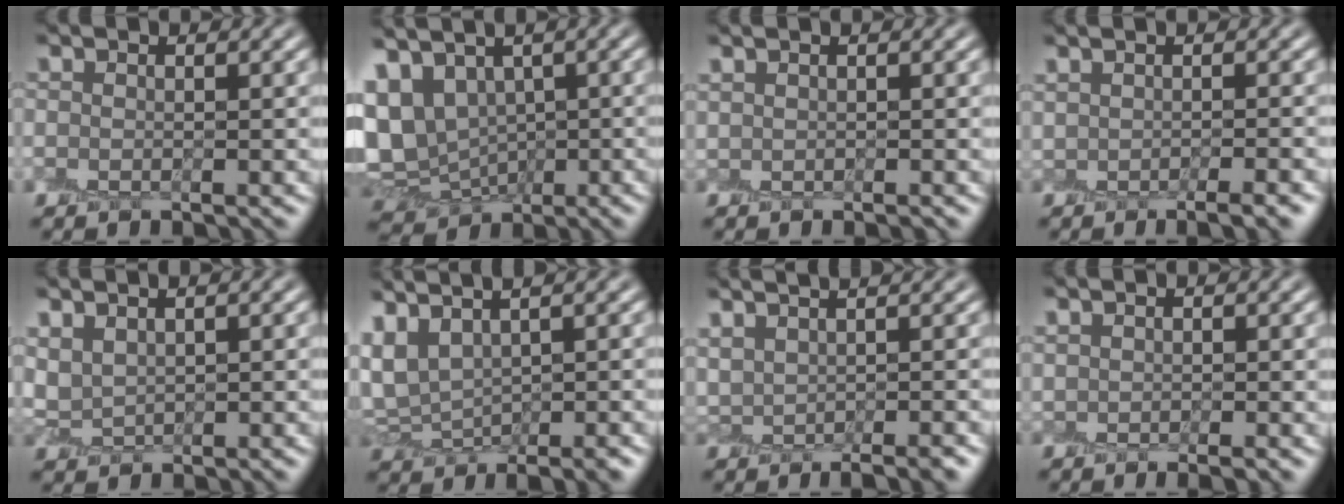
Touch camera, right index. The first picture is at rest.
{"total": 8.1, "force": [1.8, 5.8, 5.3], "torque": [-0.119, 0.004, 0.036]}
{"total": 0.0}
{"total": 3.3, "force": [-1.7, 0.9, 2.6], "torque": [-0.027, -0.008, -0.017]}
{"total": 2.3, "force": [1.4, 1.5, 1.2], "torque": [-0.033, 0.008, 0.031]}
{"total": 7.1, "force": [2.7, 3.7, 5.4], "torque": [-0.111, 0.015, 0.062]}
{"total": 5.4, "force": [2.6, 2.2, 4.2], "torque": [-0.049, 0.032, 0.039]}
{"total": 1.0, "force": [0.1, 0.1, 1.0], "torque": [-0.016, 0.001, 0.004]}